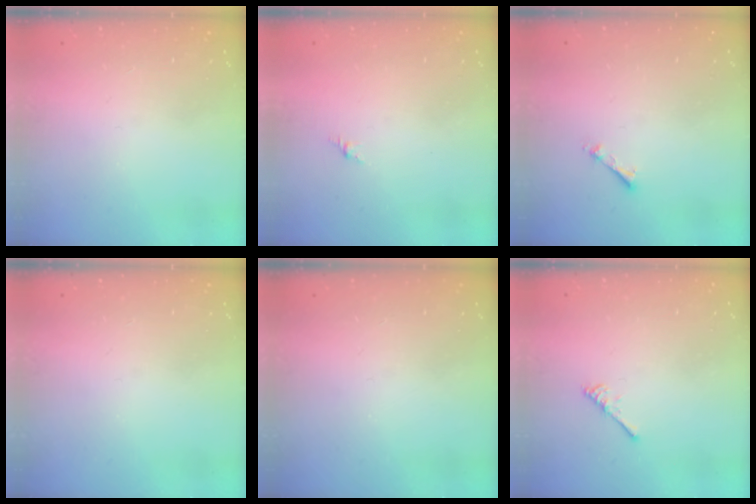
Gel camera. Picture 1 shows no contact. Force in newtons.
{"total": 0.0}
{"total": 2.7, "press": 2.7, "slide": 0.4}
{"total": 0.0}
{"total": 0.0}
{"total": 3.0, "press": 2.9, "slide": 0.5}